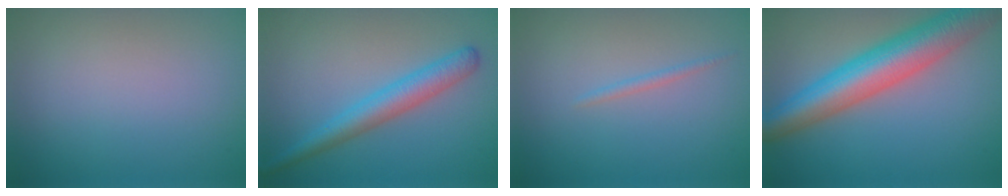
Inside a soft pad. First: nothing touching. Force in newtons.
{"total": 3.8, "press": 3.8, "slide": 0.3}
{"total": 0.8, "press": 0.8, "slide": 0.0}
{"total": 9.4, "press": 9.4, "slide": 0.1}